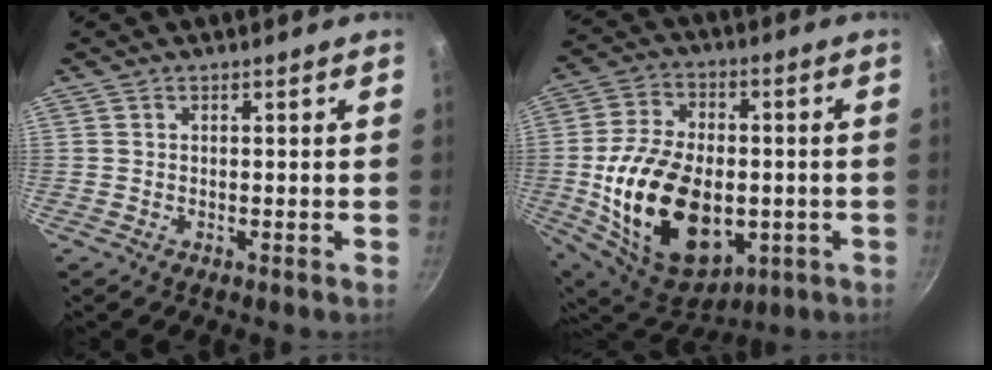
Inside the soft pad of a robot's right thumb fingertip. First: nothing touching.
{"total": 24.1, "force": [-3.5, 15.6, 18.1], "torque": [-0.307, 0.010, -0.042]}